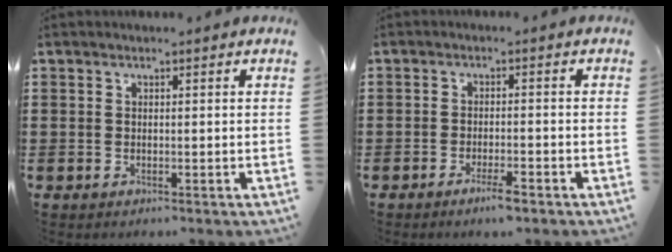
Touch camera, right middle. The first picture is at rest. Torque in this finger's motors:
{"motor_torque": [-0.05, -0.03, 0.02, 0.01]}